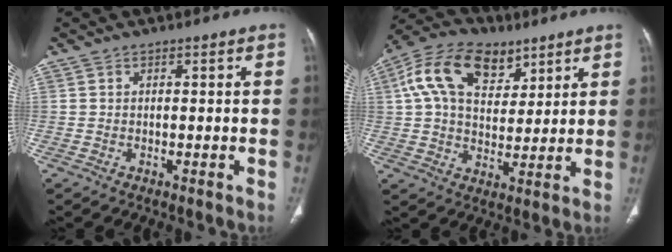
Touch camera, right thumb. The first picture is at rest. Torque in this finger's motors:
{"motor_torque": [0.21, 0.36, 0.57, -0.45, 0.22]}